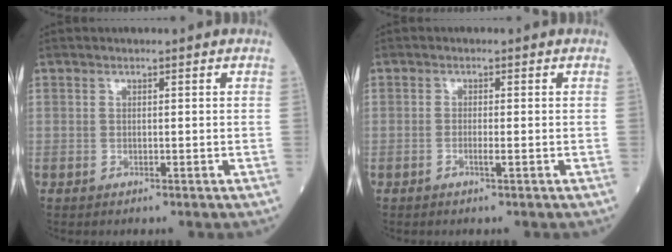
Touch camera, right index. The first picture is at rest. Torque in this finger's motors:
{"motor_torque": [-0.23, -0.14, 0.01, -0.01]}